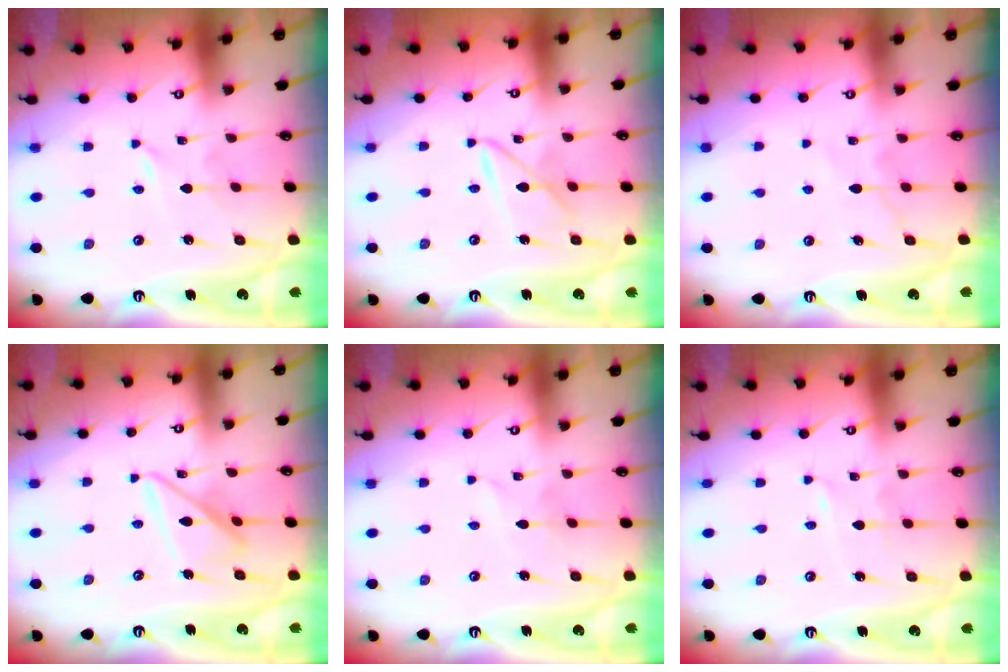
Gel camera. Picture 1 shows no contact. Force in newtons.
{"total": 7.7, "press": 7.7, "slide": 0.6}
{"total": 7.8, "press": 7.7, "slide": 0.7}
{"total": 12.6, "press": 12.6, "slide": 1.1}
{"total": 1.8, "press": 1.8, "slide": 0.1}
{"total": 0.9, "press": 0.9, "slide": 0.1}